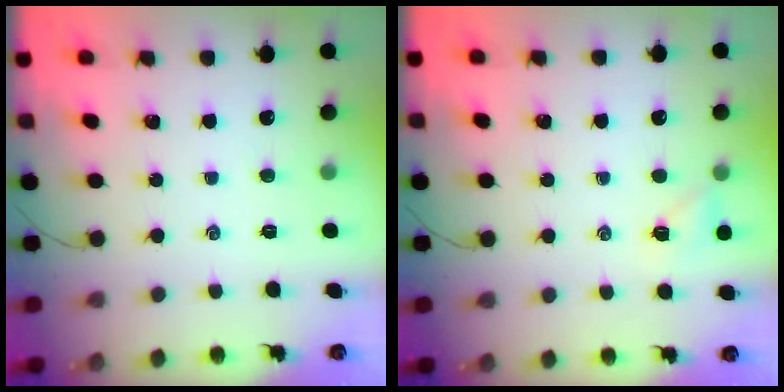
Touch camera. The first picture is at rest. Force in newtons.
{"total": 5.0, "press": 4.8, "slide": 1.2}